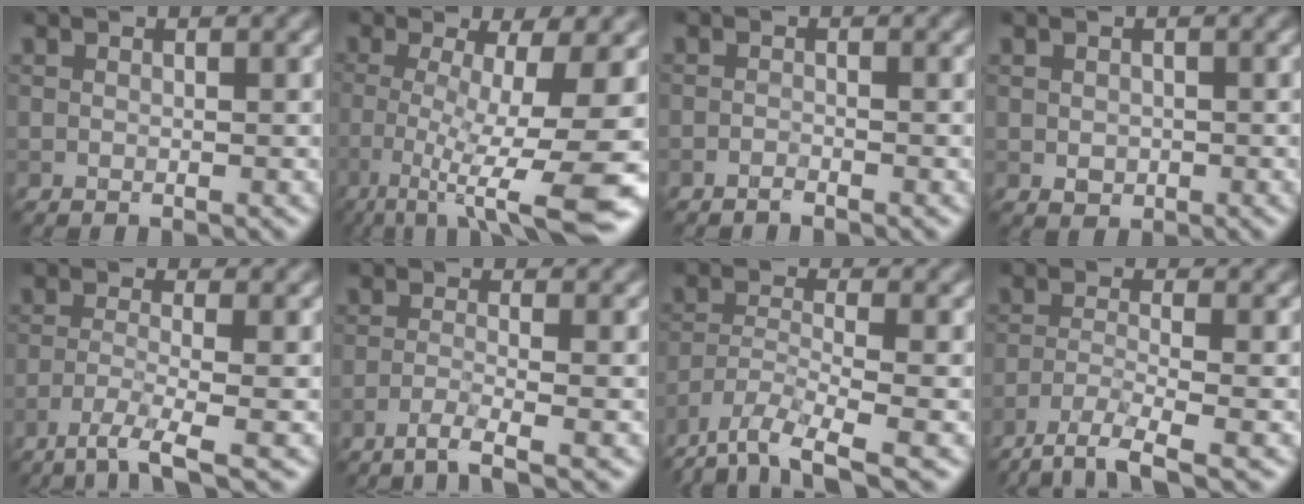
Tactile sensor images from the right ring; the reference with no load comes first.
{"total": 10.0, "force": [-2.6, 2.1, 9.4], "torque": [-0.151, -0.016, -0.040]}
{"total": 0.6, "force": [-0.6, 0.0, 0.2], "torque": [-0.003, 0.001, -0.013]}
{"total": 1.3, "force": [-0.1, 1.1, 0.6], "torque": [-0.010, -0.004, -0.004]}
{"total": 4.0, "force": [-2.6, 0.5, 3.0], "torque": [-0.052, -0.005, -0.059]}
{"total": 2.5, "force": [-1.6, 0.2, 1.9], "torque": [-0.031, 0.002, -0.047]}
{"total": 7.4, "force": [-5.8, 1.8, 4.2], "torque": [-0.085, -0.013, -0.114]}
{"total": 4.8, "force": [-3.6, 1.0, 3.1], "torque": [-0.055, -0.009, -0.074]}